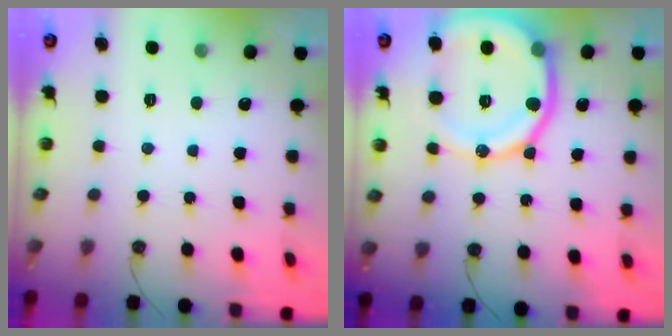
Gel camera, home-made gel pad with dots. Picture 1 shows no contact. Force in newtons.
{"total": 17.7, "press": 17.6, "slide": 2.0}